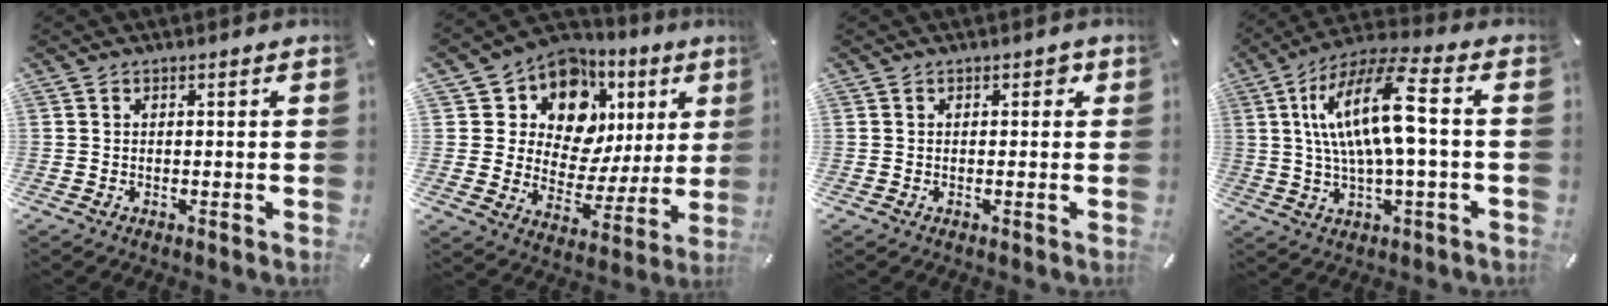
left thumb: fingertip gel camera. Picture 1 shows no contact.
{"total": 13.0, "force": [7.5, 9.4, 5.0], "torque": [-0.091, -0.070, 0.137]}
{"total": 1.2, "force": [0.3, 1.0, 0.7], "torque": [-0.007, 0.004, 0.002]}
{"total": 16.5, "force": [2.6, 4.5, 15.7], "torque": [-0.320, 0.002, 0.034]}